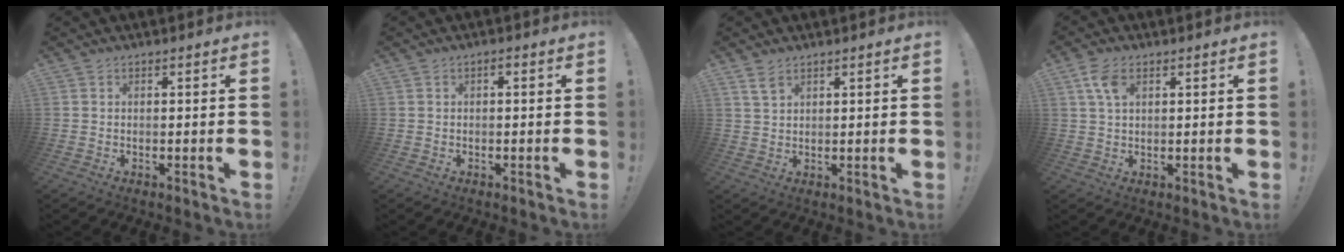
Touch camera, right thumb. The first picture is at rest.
{"total": 0.9, "force": [-0.7, 0.2, 0.5], "torque": [-0.009, 0.004, -0.012]}
{"total": 3.6, "force": [2.4, 1.6, 2.2], "torque": [-0.031, -0.013, 0.044]}
{"total": 5.7, "force": [2.5, 3.1, 4.1], "torque": [-0.082, -0.002, 0.046]}